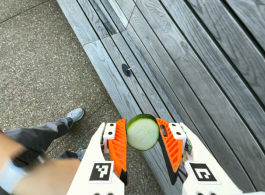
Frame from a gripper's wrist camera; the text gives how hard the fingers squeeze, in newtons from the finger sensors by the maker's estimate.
{"total": 12.3, "left": 12.9, "right": 11.7}